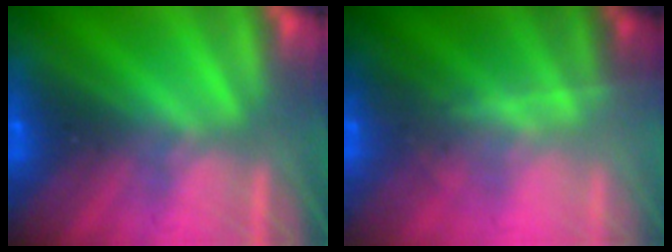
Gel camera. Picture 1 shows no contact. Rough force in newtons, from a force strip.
{"total": 9.9}